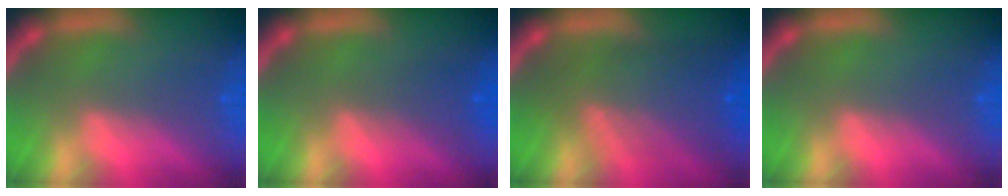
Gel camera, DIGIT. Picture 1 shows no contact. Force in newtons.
{"total": 2.0}
{"total": 7.1}
{"total": 0.0}